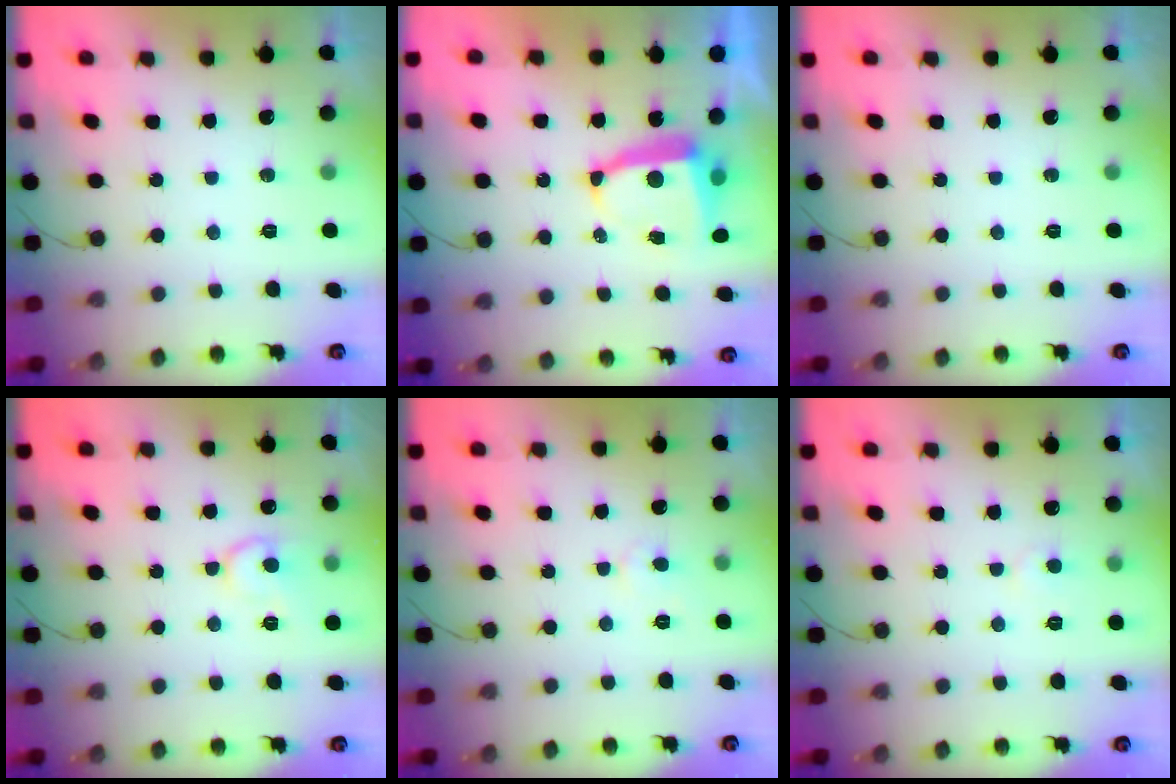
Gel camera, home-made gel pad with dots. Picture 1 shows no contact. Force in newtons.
{"total": 6.4, "press": 6.4, "slide": 0.4}
{"total": 0.0}
{"total": 9.7, "press": 9.7, "slide": 1.0}
{"total": 2.9, "press": 2.9, "slide": 0.2}
{"total": 3.1, "press": 3.1, "slide": 0.3}